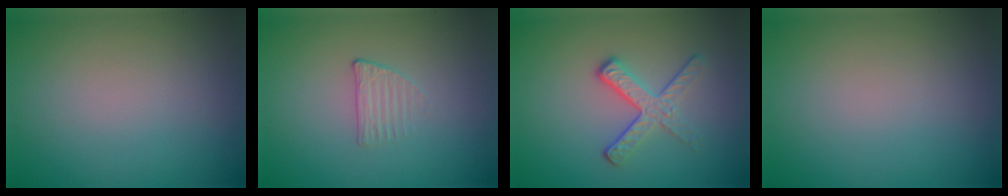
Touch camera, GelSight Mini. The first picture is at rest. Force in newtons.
{"total": 1.2, "press": 0.6, "slide": 1.0}
{"total": 3.5, "press": 2.4, "slide": 2.5}
{"total": 0.0}